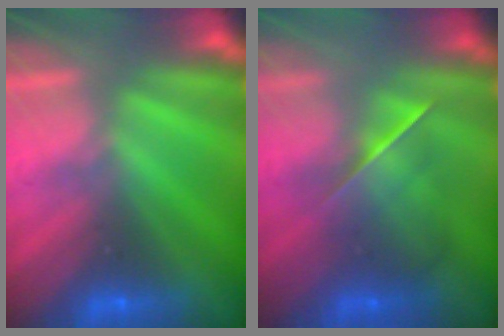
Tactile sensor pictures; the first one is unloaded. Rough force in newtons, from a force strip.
{"total": 2.4}